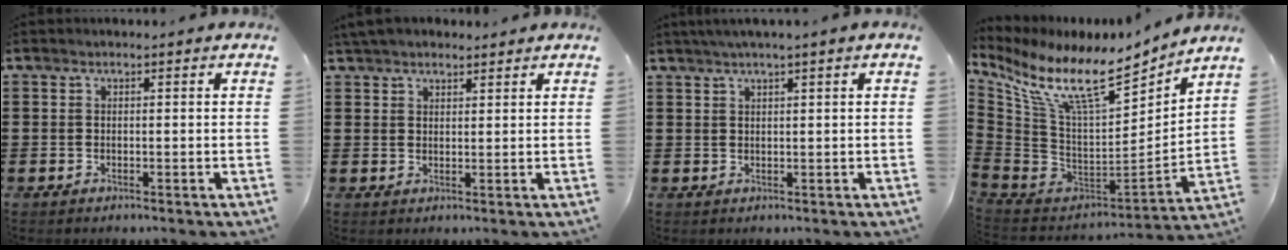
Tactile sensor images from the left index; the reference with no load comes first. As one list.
[{"total": 2.9, "force": [2.7, 0.8, 0.8], "torque": [-0.024, 0.001, 0.053]}, {"total": 1.7, "force": [1.1, -0.3, 1.2], "torque": [-0.023, -0.002, 0.021]}, {"total": 12.8, "force": [9.1, 2.5, 8.7], "torque": [-0.211, -0.074, 0.151]}]